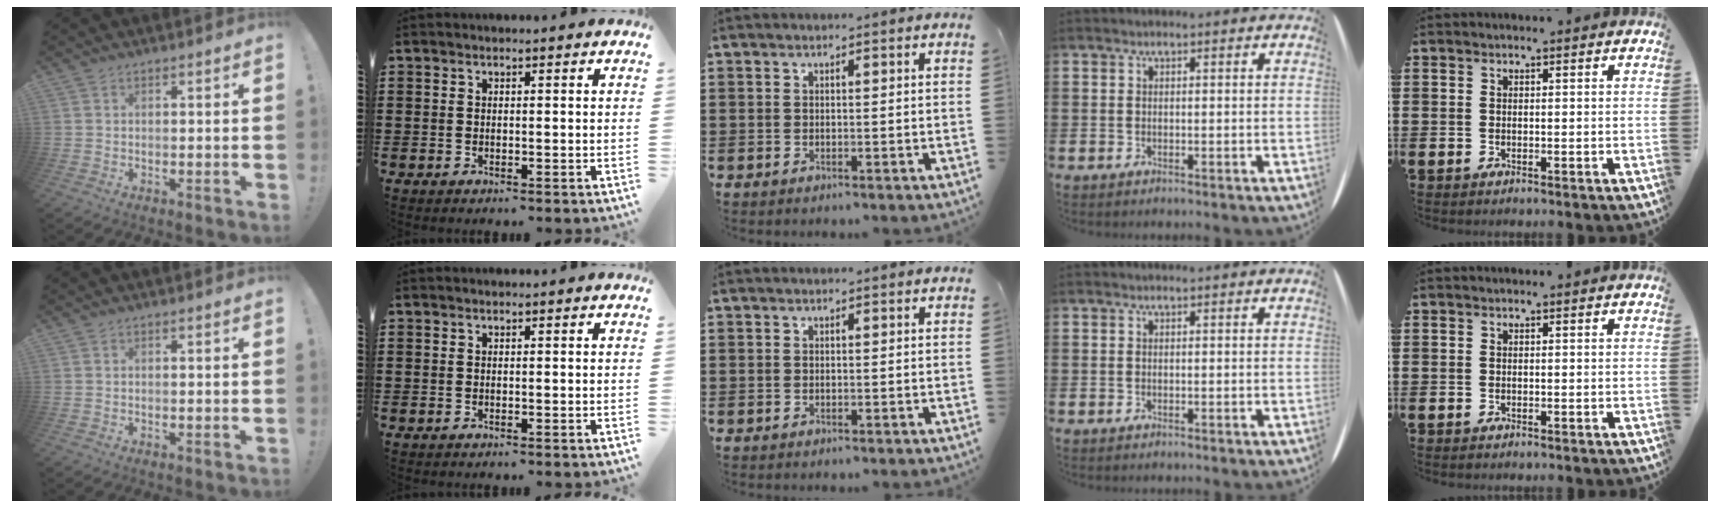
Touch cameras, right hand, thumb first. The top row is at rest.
{}